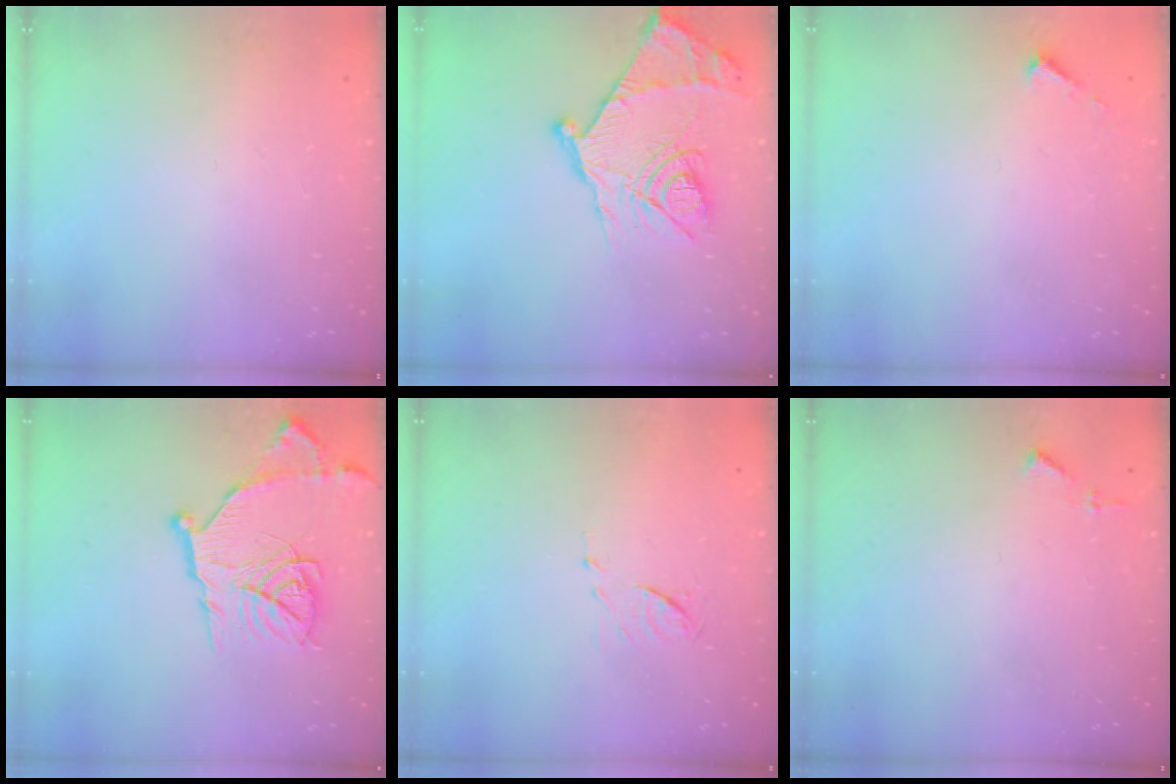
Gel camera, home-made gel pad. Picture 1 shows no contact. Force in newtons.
{"total": 18.9, "press": 18.8, "slide": 1.6}
{"total": 2.1, "press": 2.1, "slide": 0.2}
{"total": 17.5, "press": 17.4, "slide": 1.6}
{"total": 5.8, "press": 5.8, "slide": 0.8}
{"total": 4.4, "press": 4.4, "slide": 0.6}